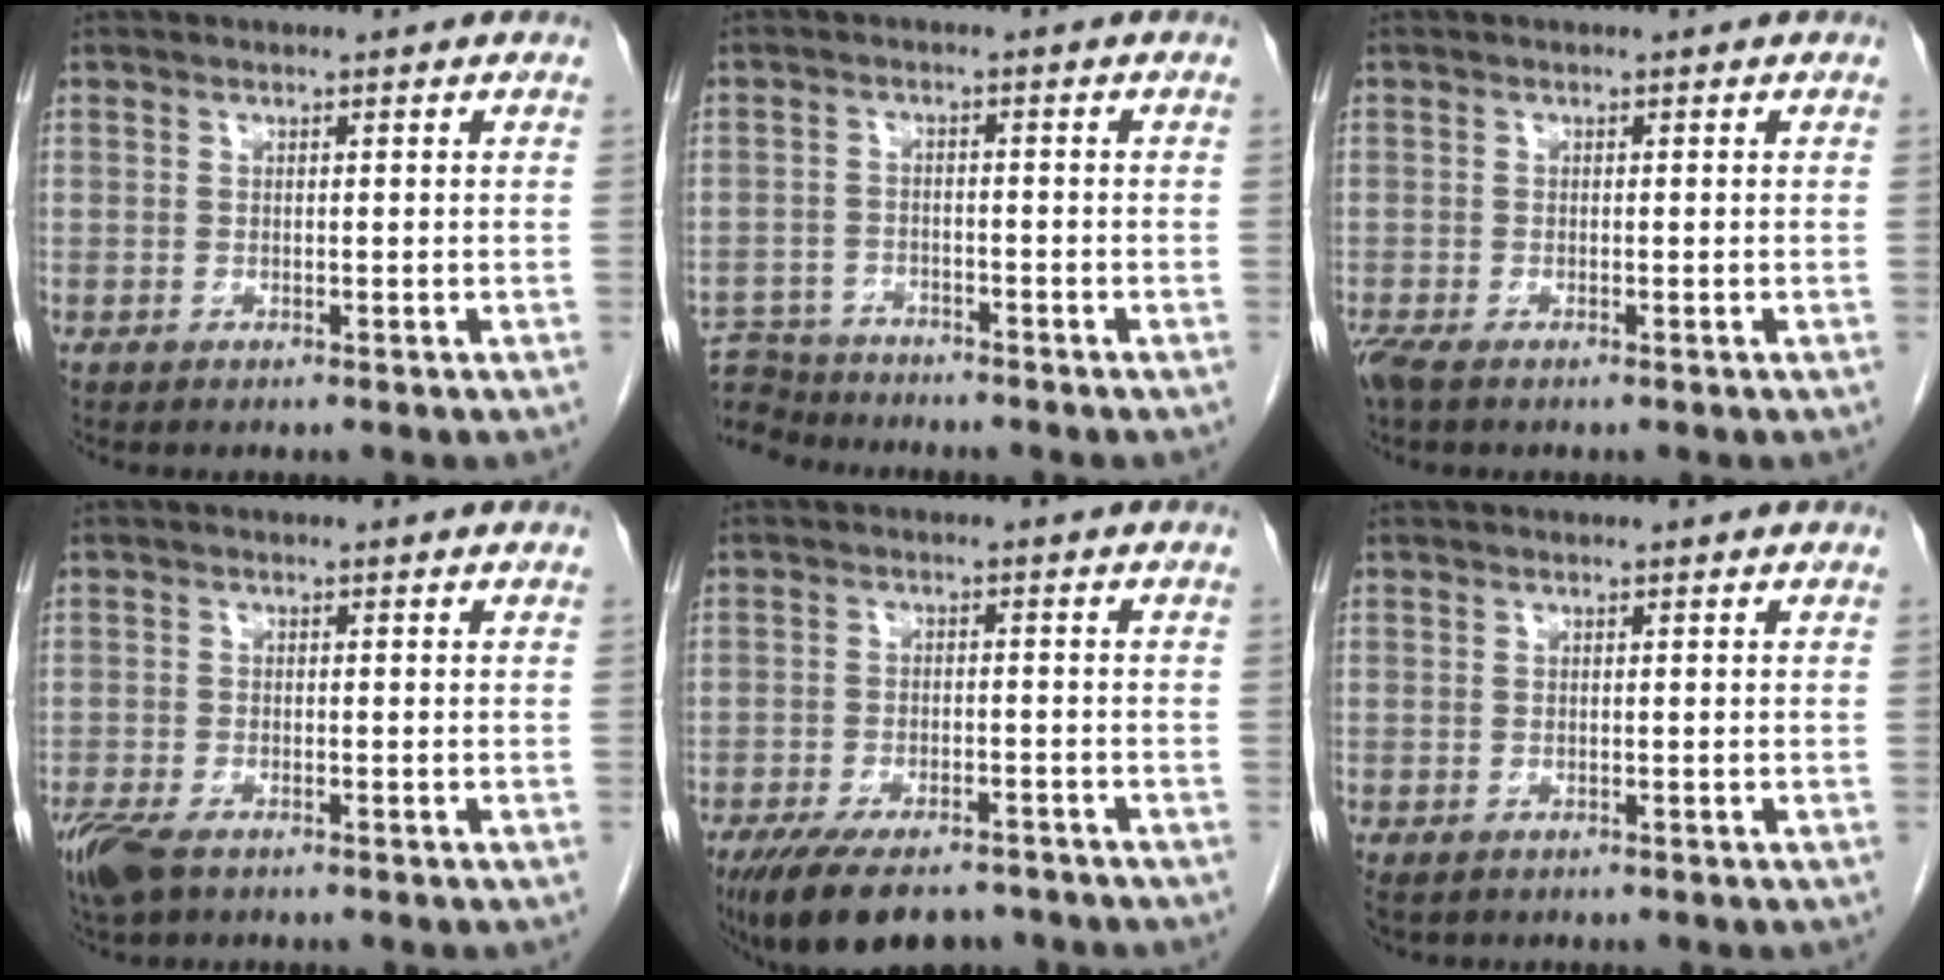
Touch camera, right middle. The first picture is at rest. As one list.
[{"total": 8.4, "force": [-8.0, 2.2, 0.8], "torque": [-0.020, 0.004, -0.141]}, {"total": 2.3, "force": [-1.7, 0.6, 1.5], "torque": [-0.037, -0.010, -0.033]}, {"total": 5.7, "force": [-3.9, 2.3, 3.5], "torque": [-0.074, -0.013, -0.069]}, {"total": 12.3, "force": [-9.7, 4.5, 6.2], "torque": [-0.112, -0.007, -0.146]}, {"total": 1.4, "force": [-0.9, 0.9, 0.6], "torque": [-0.013, -0.001, -0.007]}]